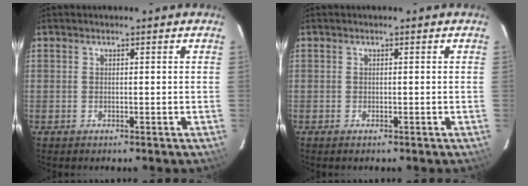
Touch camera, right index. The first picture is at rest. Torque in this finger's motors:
{"motor_torque": [0.04, 0.04, 0.07, -0.01]}